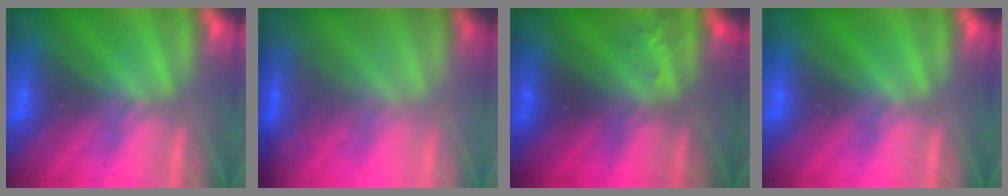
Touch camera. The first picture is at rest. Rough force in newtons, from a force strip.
{"total": 1.7}
{"total": 2.9}
{"total": 0.0}